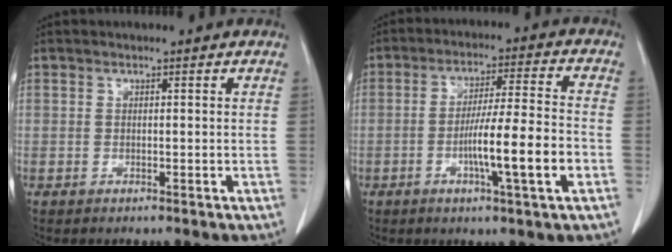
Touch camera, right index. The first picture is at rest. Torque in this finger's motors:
{"motor_torque": [1.41, -0.59, 0.74, 0.14]}